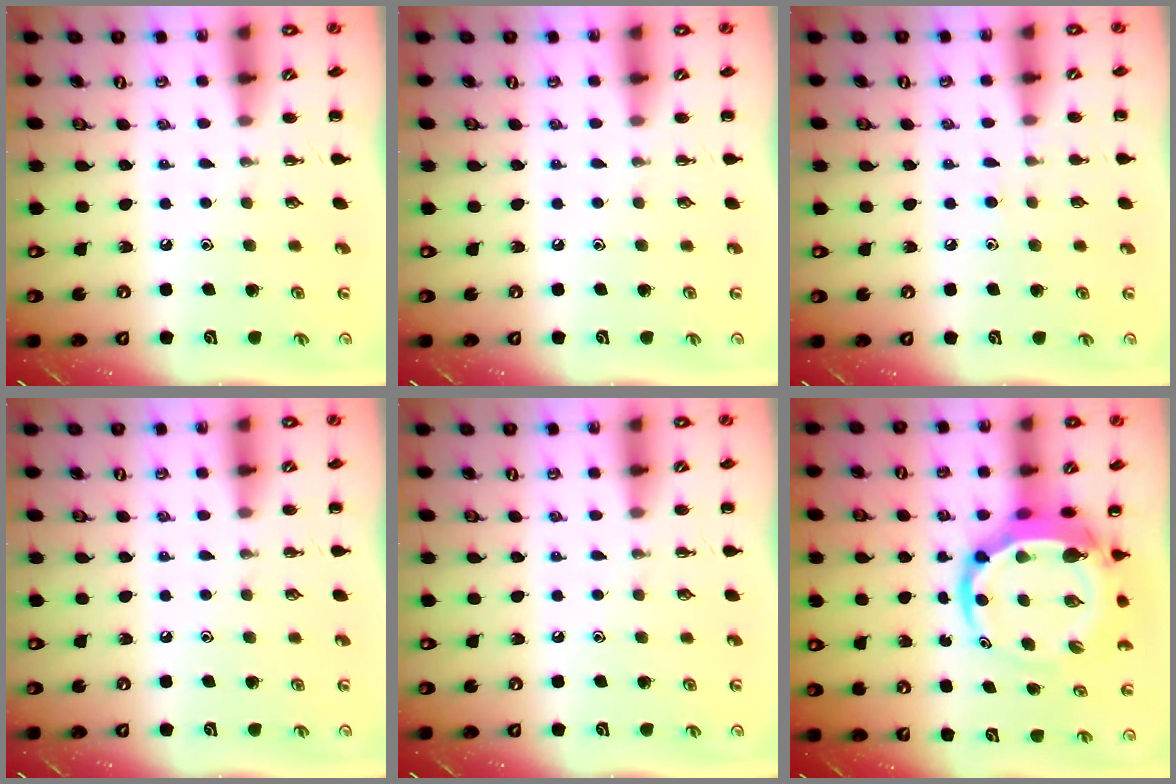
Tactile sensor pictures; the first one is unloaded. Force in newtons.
{"total": 0.0}
{"total": 5.8, "press": 5.4, "slide": 2.1}
{"total": 0.0}
{"total": 0.0}
{"total": 9.5, "press": 9.1, "slide": 2.6}